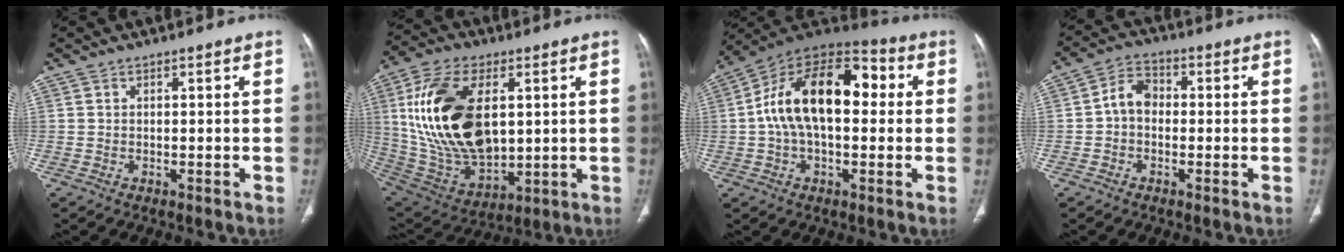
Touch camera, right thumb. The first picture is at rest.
{"total": 24.2, "force": [4.1, 13.7, 19.5], "torque": [-0.366, -0.019, 0.089]}
{"total": 19.7, "force": [2.0, 11.1, 16.1], "torque": [-0.260, 0.045, 0.025]}
{"total": 5.4, "force": [-0.5, 4.0, 3.5], "torque": [-0.046, 0.018, -0.021]}